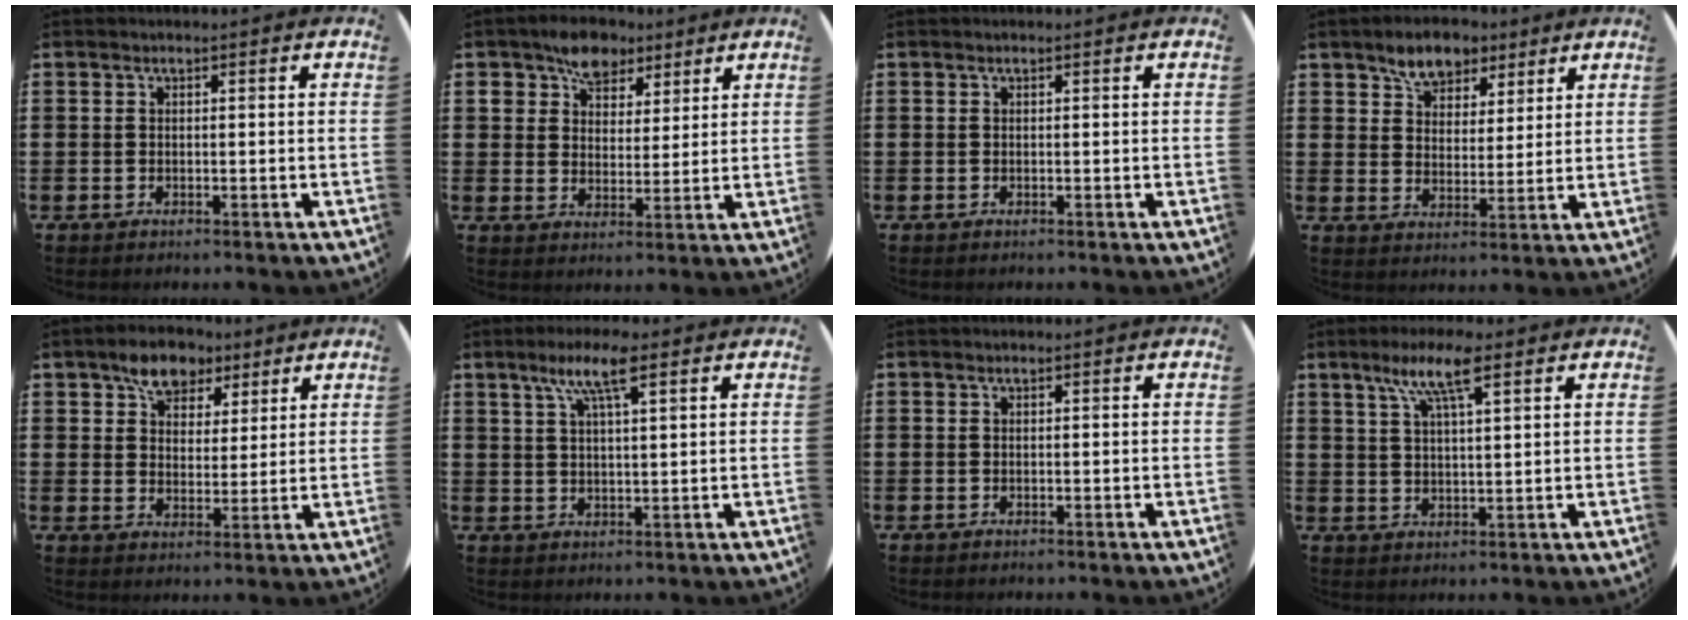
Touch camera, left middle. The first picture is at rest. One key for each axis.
{"total": 6.4, "fx": 4.8, "fy": 4.1, "fz": 1.4, "tx": -0.033, "ty": -0.002, "tz": 0.086}
{"total": 0.0}
{"total": 6.1, "fx": 4.8, "fy": 3.4, "fz": 1.3, "tx": -0.031, "ty": -0.007, "tz": 0.086}
{"total": 6.4, "fx": 4.7, "fy": 3.8, "fz": 1.9, "tx": -0.042, "ty": 0.000, "tz": 0.085}
{"total": 6.6, "fx": 4.1, "fy": 1.3, "fz": 5.0, "tx": -0.098, "ty": 0.006, "tz": 0.067}
{"total": 0.0}
{"total": 7.3, "fx": 4.9, "fy": 1.4, "fz": 5.3, "tx": -0.106, "ty": 0.002, "tz": 0.081}